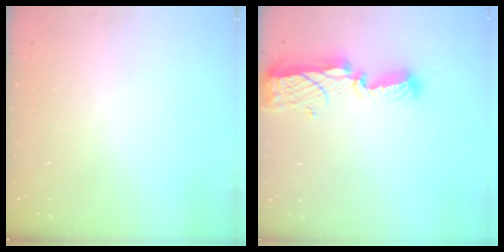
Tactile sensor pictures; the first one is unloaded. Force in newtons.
{"total": 8.7, "press": 8.6, "slide": 0.8}